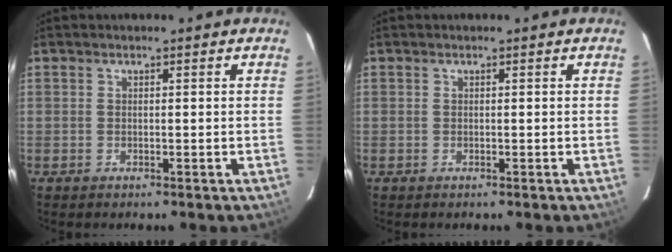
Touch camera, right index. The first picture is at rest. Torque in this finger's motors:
{"motor_torque": [0.00, 0.00, 0.01, 0.00]}